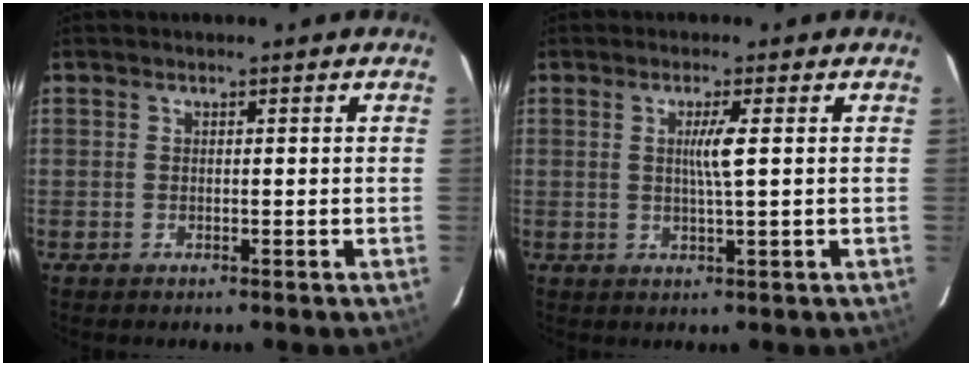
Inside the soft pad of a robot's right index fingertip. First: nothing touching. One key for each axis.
{"total": 3.3, "fx": 0.6, "fy": -0.5, "fz": 3.2, "tx": -0.061, "ty": -0.006, "tz": 0.009}